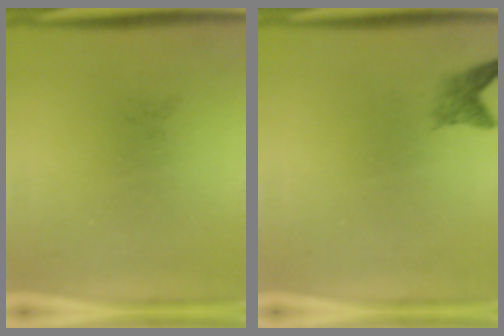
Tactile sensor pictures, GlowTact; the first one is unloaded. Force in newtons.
{"total": 2.0}